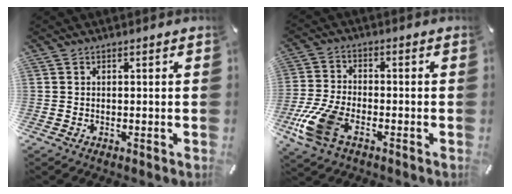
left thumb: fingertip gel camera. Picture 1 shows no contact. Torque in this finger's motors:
{"motor_torque": [0.65, 2.24, 0.31, 0.17, 0.16]}